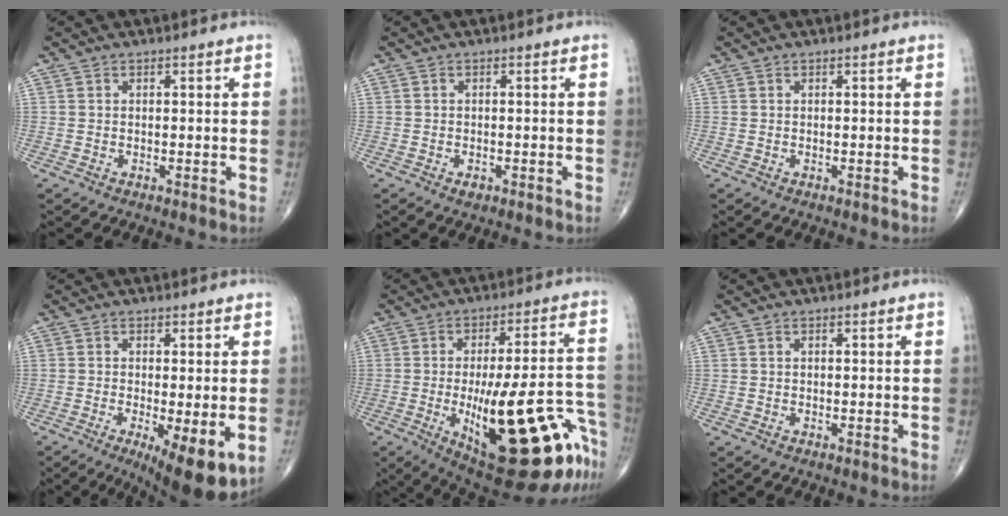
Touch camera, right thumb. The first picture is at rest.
{"total": 1.3, "force": [-0.7, 0.8, 0.8], "torque": [-0.006, 0.002, -0.008]}
{"total": 0.0}
{"total": 10.8, "force": [-3.0, 3.1, 9.9], "torque": [-0.147, -0.024, -0.040]}
{"total": 27.8, "force": [-10.8, 8.7, 24.1], "torque": [-0.282, 0.039, -0.134]}
{"total": 0.0}